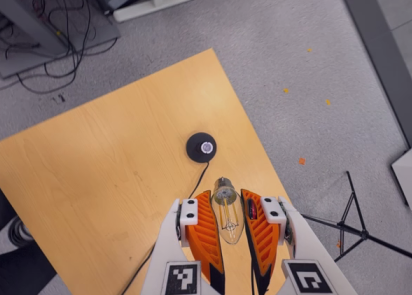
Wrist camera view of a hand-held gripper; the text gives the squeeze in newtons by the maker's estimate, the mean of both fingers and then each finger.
{"total": 19.4, "left": 21.9, "right": 17.0}